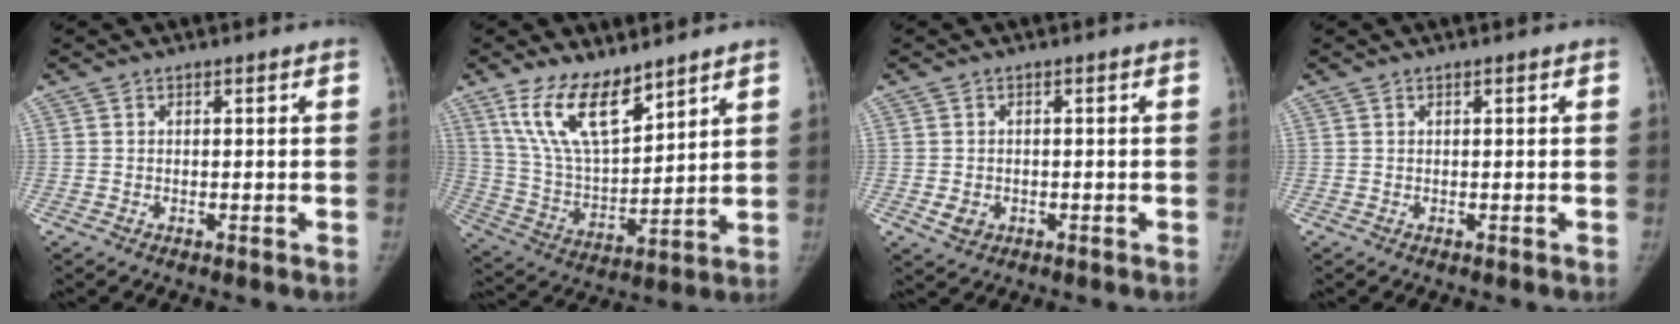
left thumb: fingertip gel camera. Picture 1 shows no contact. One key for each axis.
{"total": 14.3, "fx": 9.7, "fy": 5.7, "fz": 8.9, "tx": -0.138, "ty": -0.055, "tz": 0.201}
{"total": 2.8, "fx": -0.9, "fy": 2.2, "fz": 1.4, "tx": -0.019, "ty": 0.002, "tz": -0.008}
{"total": 0.0}